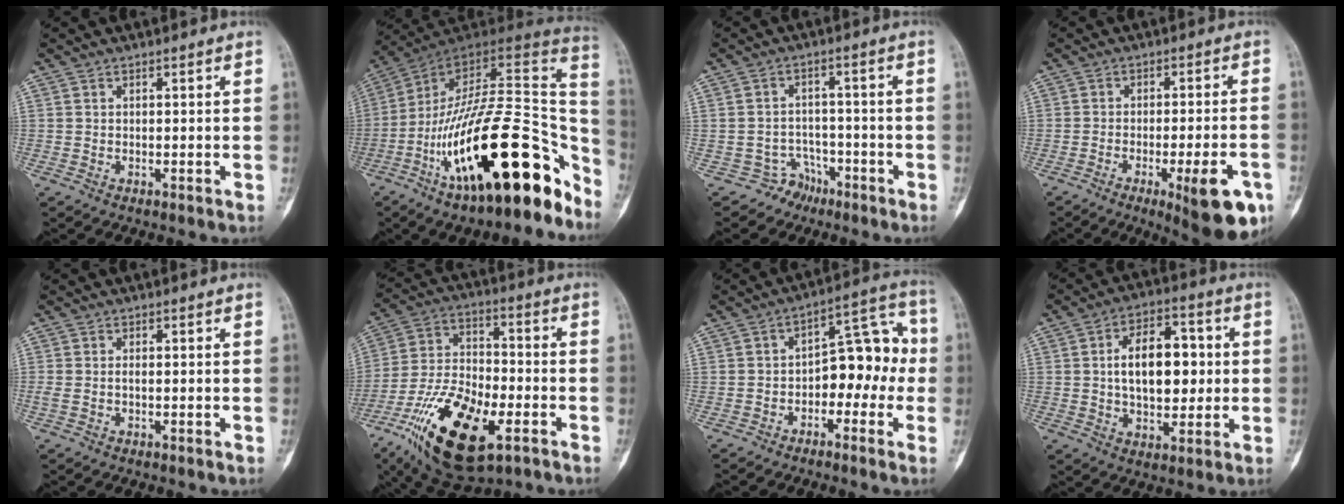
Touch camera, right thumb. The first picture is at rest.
{"total": 30.5, "force": [-14.3, 10.9, 24.6], "torque": [-0.312, 0.086, -0.231]}
{"total": 4.3, "force": [-3.0, 3.0, -0.7], "torque": [0.038, 0.034, -0.049]}
{"total": 13.0, "force": [-5.9, 3.0, 11.2], "torque": [-0.131, 0.014, -0.073]}
{"total": 1.8, "force": [-0.2, 0.9, 1.5], "torque": [-0.043, 0.003, -0.001]}
{"total": 21.7, "force": [-9.8, 9.8, 16.8], "torque": [-0.315, 0.029, -0.166]}
{"total": 11.7, "force": [-2.1, 7.2, 9.0], "torque": [-0.082, 0.054, -0.041]}
{"total": 13.8, "force": [1.1, 8.0, 11.2], "torque": [-0.141, 0.014, 0.016]}